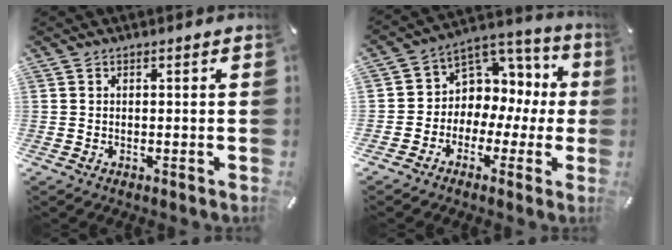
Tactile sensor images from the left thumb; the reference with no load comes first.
{"total": 7.7, "force": [0.9, 7.3, 2.3], "torque": [-0.039, -0.025, 0.019]}